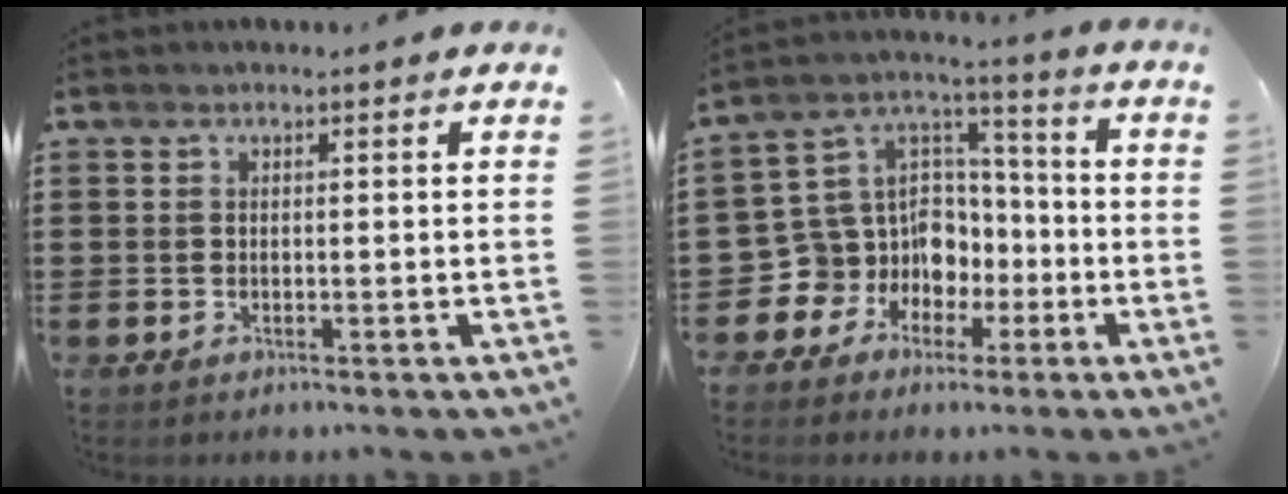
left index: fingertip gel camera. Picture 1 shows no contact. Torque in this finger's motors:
{"motor_torque": [1.11, 0.81, 0.30, 0.04]}